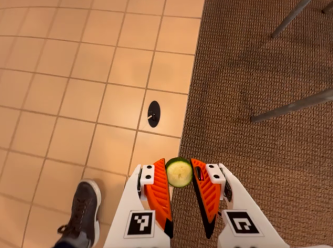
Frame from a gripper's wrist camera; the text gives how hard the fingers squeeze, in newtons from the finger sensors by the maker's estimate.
{"total": 7.9, "left": 7.6, "right": 8.3}